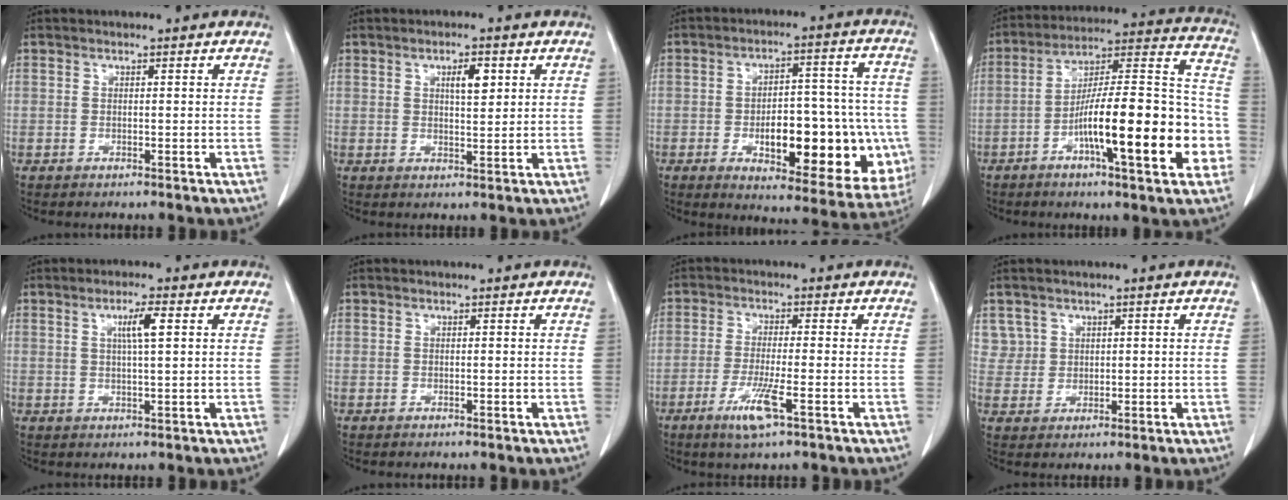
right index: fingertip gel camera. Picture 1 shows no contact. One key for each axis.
{"total": 3.6, "fx": 1.4, "fy": 1.1, "fz": 3.2, "tx": -0.052, "ty": 0.000, "tz": 0.023}
{"total": 20.4, "fx": -5.3, "fy": 7.8, "fz": 18.1, "tx": -0.181, "ty": 0.030, "tz": -0.047}
{"total": 21.2, "fx": -6.5, "fy": 3.7, "fz": 19.8, "tx": -0.275, "ty": 0.021, "tz": -0.098}
{"total": 3.8, "fx": 1.2, "fy": 0.1, "fz": 3.6, "tx": -0.062, "ty": 0.001, "tz": 0.019}
{"total": 0.0}
{"total": 6.0, "fx": -2.9, "fy": 0.1, "fz": 5.2, "tx": -0.103, "ty": -0.014, "tz": -0.053}
{"total": 3.6, "fx": 1.8, "fy": 3.1, "fz": -0.2, "tx": 0.019, "ty": 0.008, "tz": 0.033}